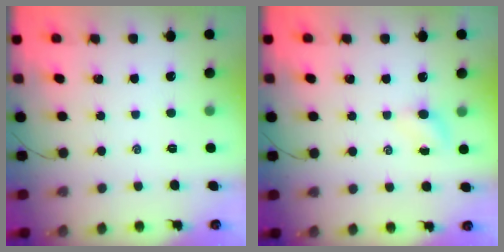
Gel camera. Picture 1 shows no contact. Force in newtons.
{"total": 3.5, "press": 3.3, "slide": 1.1}